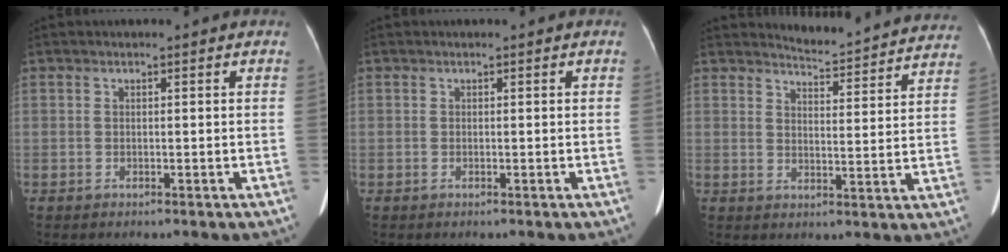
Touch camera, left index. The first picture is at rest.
{"total": 0.0}
{"total": 15.1, "force": [14.8, 1.4, 2.6], "torque": [-0.023, -0.056, 0.158]}